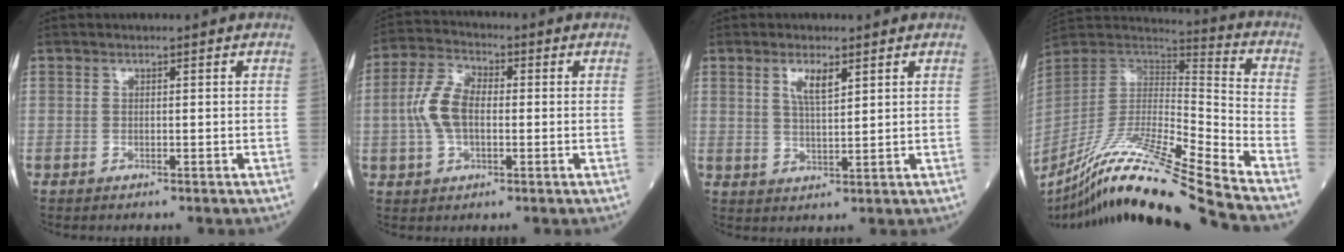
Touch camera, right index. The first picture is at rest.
{"total": 7.5, "force": [-0.3, 4.0, 6.3], "torque": [-0.146, 0.017, -0.010]}
{"total": 3.9, "force": [2.0, 0.8, 3.2], "torque": [-0.065, 0.001, 0.040]}
{"total": 23.7, "force": [-19.3, -1.8, 13.7], "torque": [-0.257, -0.035, -0.352]}